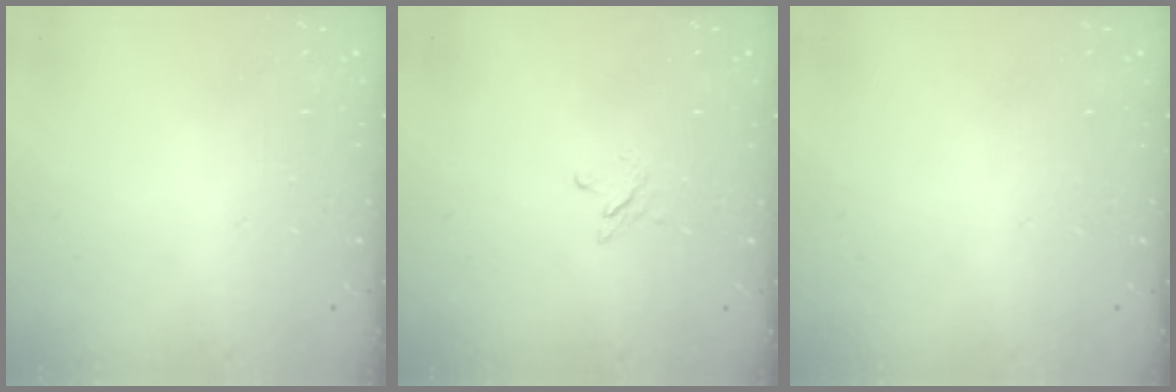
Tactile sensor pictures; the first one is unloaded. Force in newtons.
{"total": 2.5, "press": 2.5, "slide": 0.3}
{"total": 0.0}